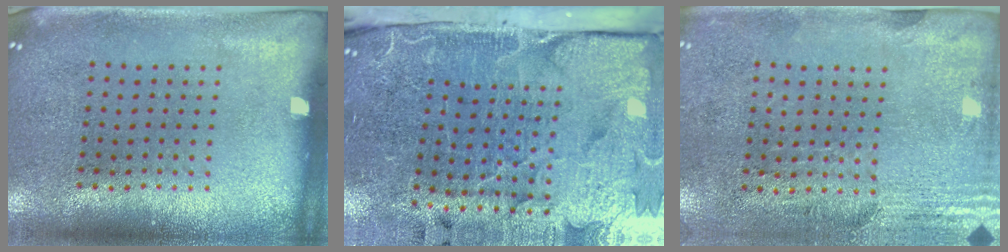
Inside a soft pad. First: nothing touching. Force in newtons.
{"total": 5.2, "press": 4.0, "slide": 3.3}
{"total": 2.9, "press": 2.5, "slide": 1.5}